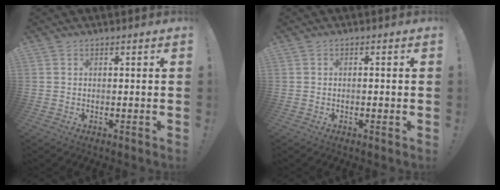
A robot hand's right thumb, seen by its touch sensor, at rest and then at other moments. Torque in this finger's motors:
{"motor_torque": [0.10, -0.10, -0.24, 0.31, -0.02]}